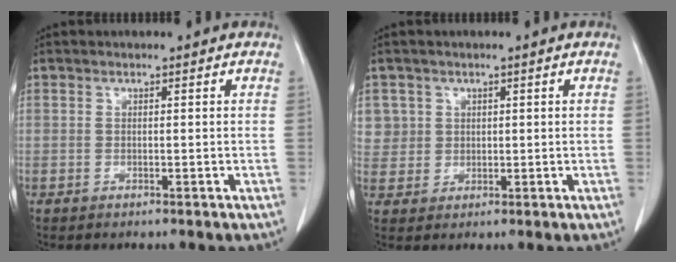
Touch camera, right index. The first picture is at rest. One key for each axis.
{"total": 4.3, "fx": 1.7, "fy": 4.0, "fz": -0.1, "tx": 0.018, "ty": 0.005, "tz": 0.034}